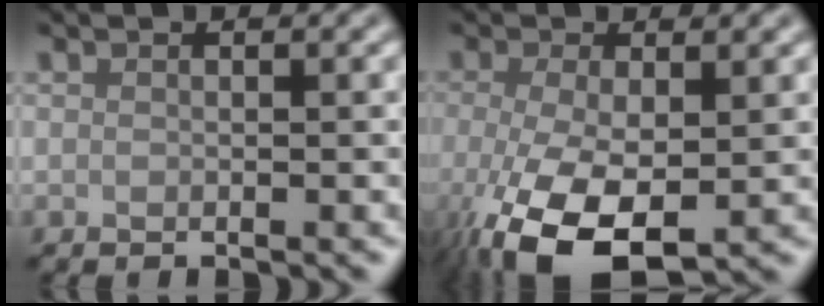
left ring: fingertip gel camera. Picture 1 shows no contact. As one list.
[{"total": 10.1, "force": [-3.4, 4.7, 8.2], "torque": [-0.179, -0.032, -0.050]}]